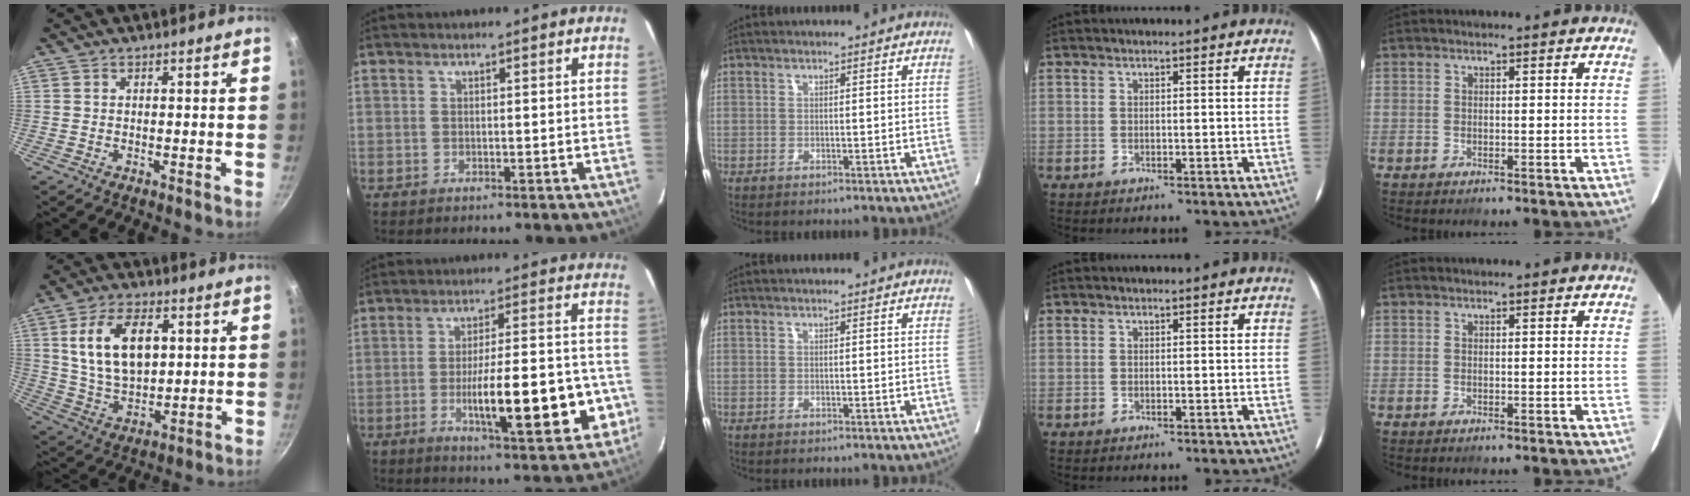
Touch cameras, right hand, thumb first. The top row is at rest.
{"thumb": {"total": 14.5, "force": [3.9, 8.5, 11.1], "torque": [-0.185, -0.012, 0.081]}, "index": {"total": 16.3, "force": [-4.7, 3.2, 15.3], "torque": [-0.207, 0.014, -0.060]}}